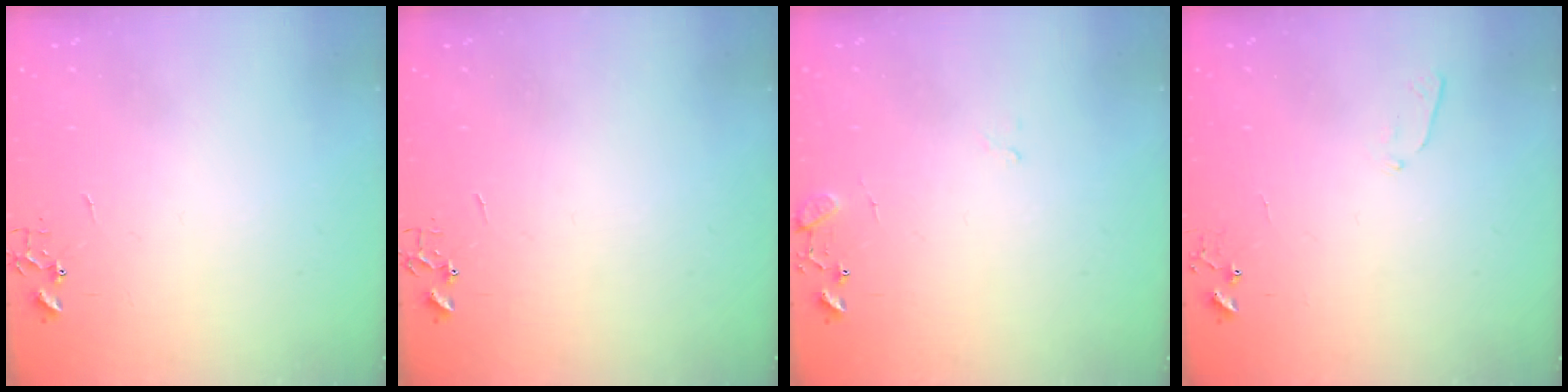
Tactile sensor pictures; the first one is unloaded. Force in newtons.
{"total": 0.0}
{"total": 9.3, "press": 9.3, "slide": 0.7}
{"total": 3.9, "press": 3.9, "slide": 0.6}